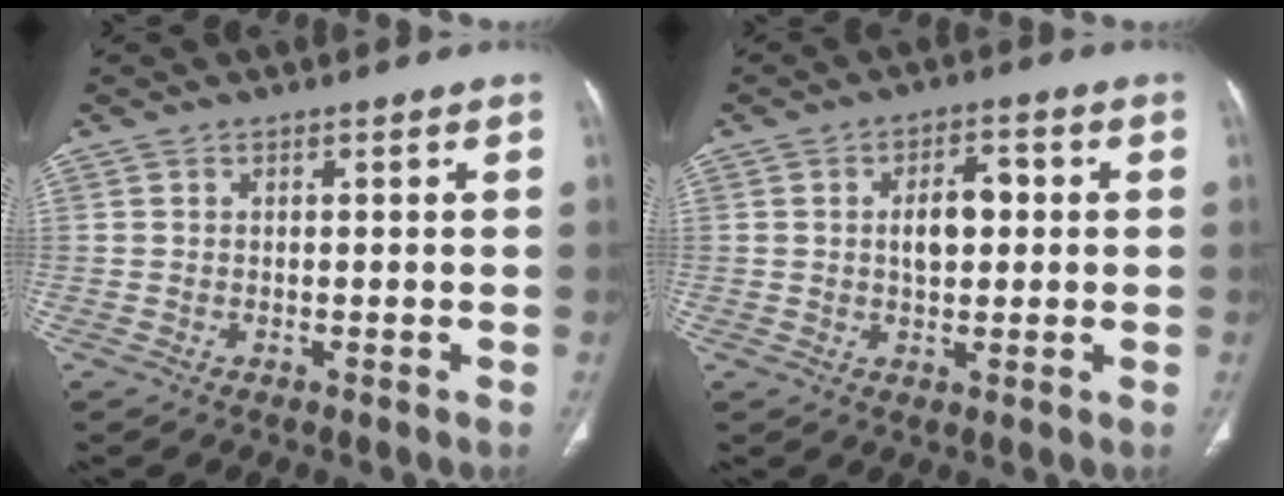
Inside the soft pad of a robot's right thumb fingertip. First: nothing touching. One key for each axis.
{"total": 6.3, "fx": 0.6, "fy": 3.6, "fz": 5.1, "tx": -0.069, "ty": 0.013, "tz": 0.009}